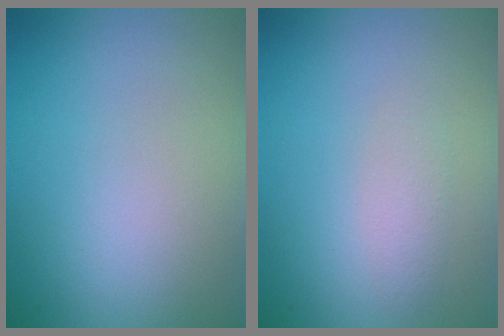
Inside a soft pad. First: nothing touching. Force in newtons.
{"total": 1.1, "press": 1.1, "slide": 0.0}